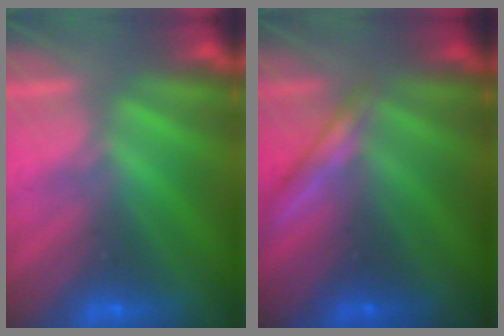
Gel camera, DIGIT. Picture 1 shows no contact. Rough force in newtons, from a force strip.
{"total": 1.9}